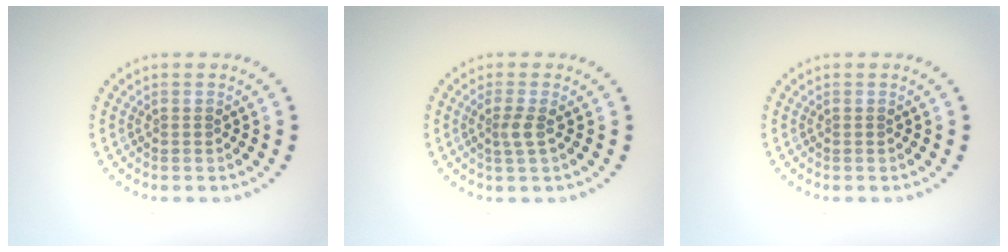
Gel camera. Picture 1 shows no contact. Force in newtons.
{"total": 1.7, "press": 1.2, "slide": 1.1}
{"total": 0.0}